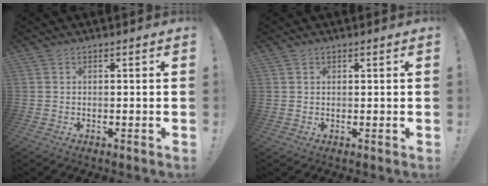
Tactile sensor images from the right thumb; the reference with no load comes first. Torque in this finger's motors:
{"motor_torque": [0.06, -0.05, 0.07, 0.07, 0.10]}